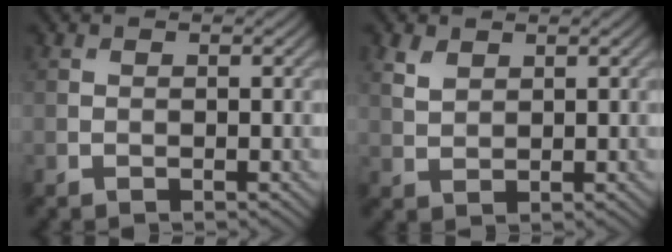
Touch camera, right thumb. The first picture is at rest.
{"total": 2.4, "force": [1.5, 1.3, 1.2], "torque": [-0.036, 0.000, 0.035]}